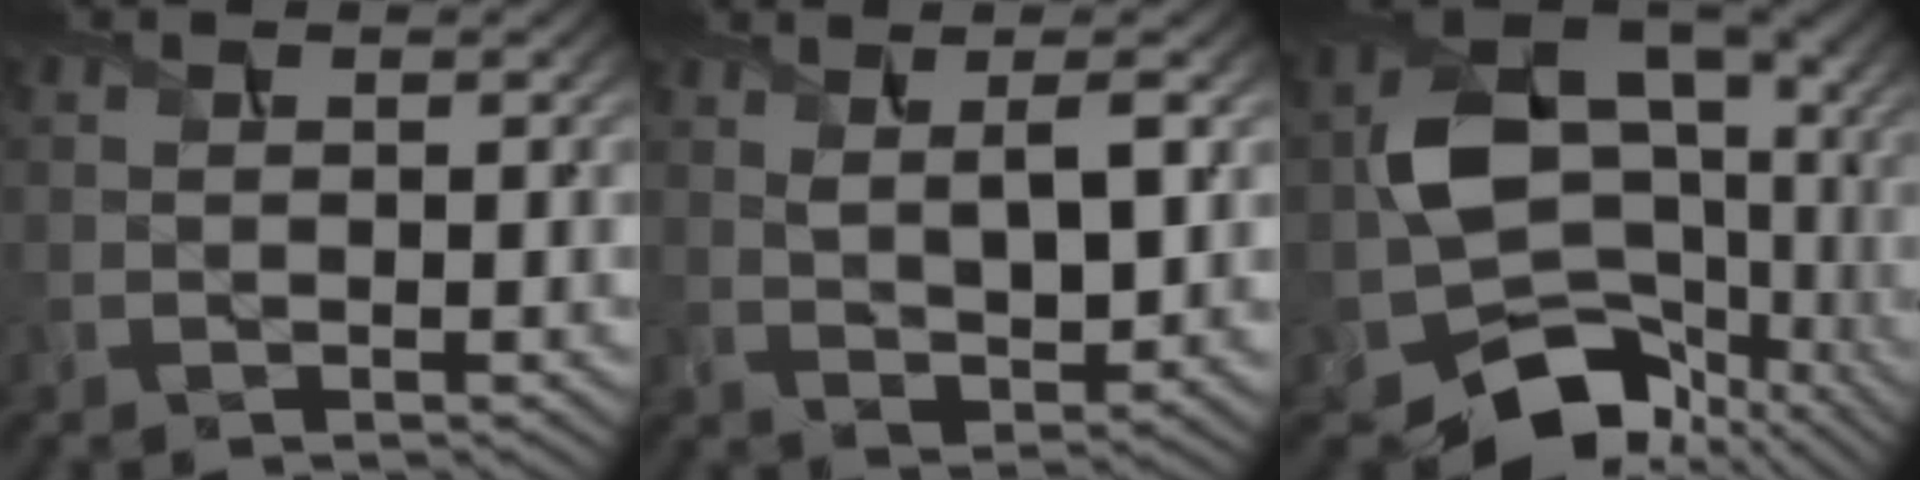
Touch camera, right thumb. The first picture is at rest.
{"total": 6.3, "force": [2.6, 2.0, 5.4], "torque": [-0.099, -0.003, 0.055]}
{"total": 15.7, "force": [-4.6, 11.8, 9.3], "torque": [-0.137, -0.041, -0.074]}